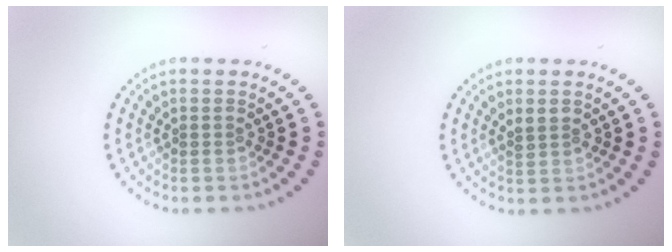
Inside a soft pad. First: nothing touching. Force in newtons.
{"total": 1.4, "press": 1.3, "slide": 0.5}